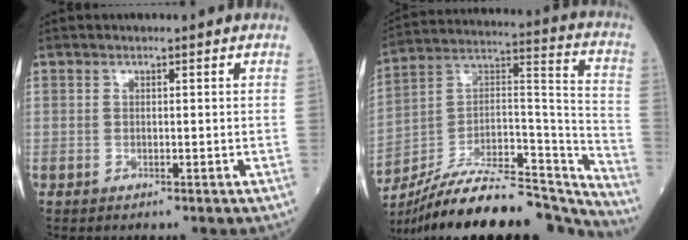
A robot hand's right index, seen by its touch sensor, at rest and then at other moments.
{"total": 29.1, "force": [-25.8, 5.4, 12.4], "torque": [-0.181, 0.014, -0.401]}